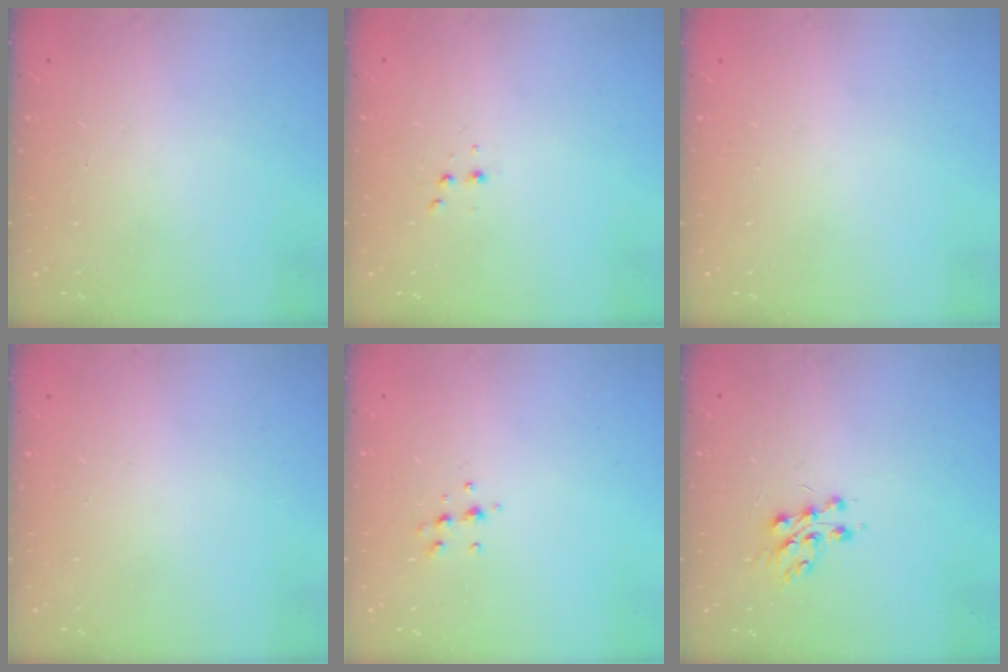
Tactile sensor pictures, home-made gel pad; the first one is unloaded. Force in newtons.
{"total": 2.5, "press": 2.4, "slide": 0.5}
{"total": 0.0}
{"total": 0.0}
{"total": 5.8, "press": 5.7, "slide": 1.2}
{"total": 7.9, "press": 7.8, "slide": 0.6}